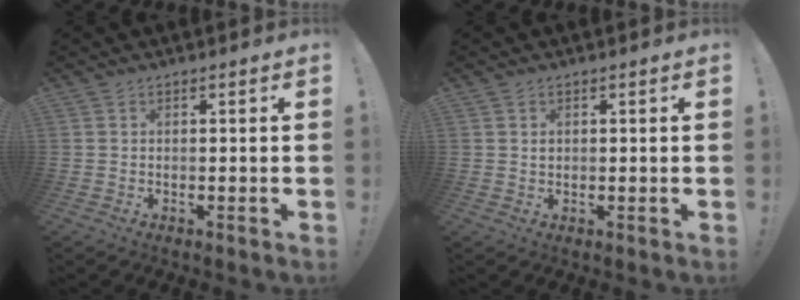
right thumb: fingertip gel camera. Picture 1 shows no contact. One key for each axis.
{"total": 0.9, "fx": 0.4, "fy": 0.7, "fz": 0.1, "tx": 0.005, "ty": 0.000, "tz": 0.007}